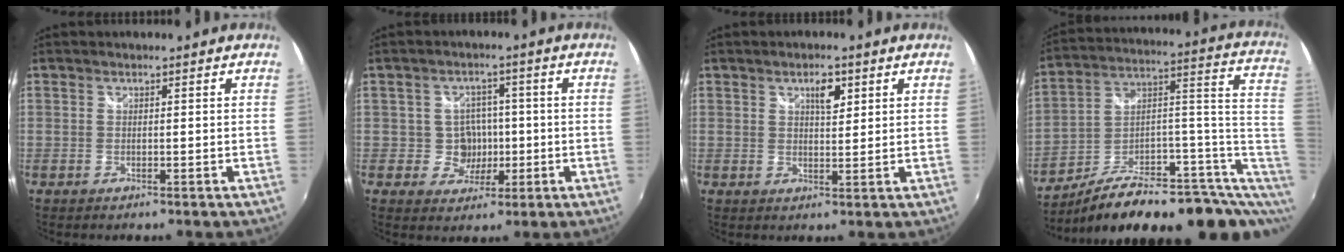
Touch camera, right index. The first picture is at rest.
{"total": 5.0, "force": [-0.6, 4.9, 0.9], "torque": [-0.022, 0.019, 0.001]}
{"total": 3.5, "force": [1.8, 1.2, 2.7], "torque": [-0.042, 0.005, 0.029]}
{"total": 21.5, "force": [-4.1, 10.0, 18.6], "torque": [-0.257, 0.020, -0.060]}